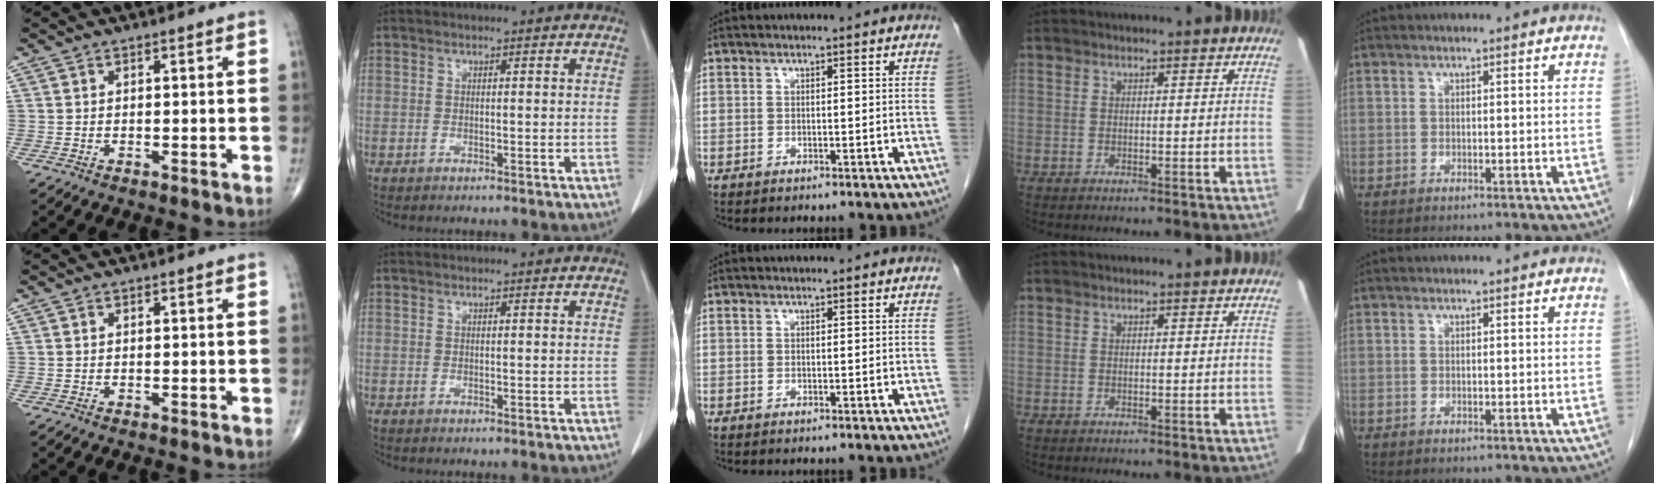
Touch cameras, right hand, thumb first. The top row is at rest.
{}